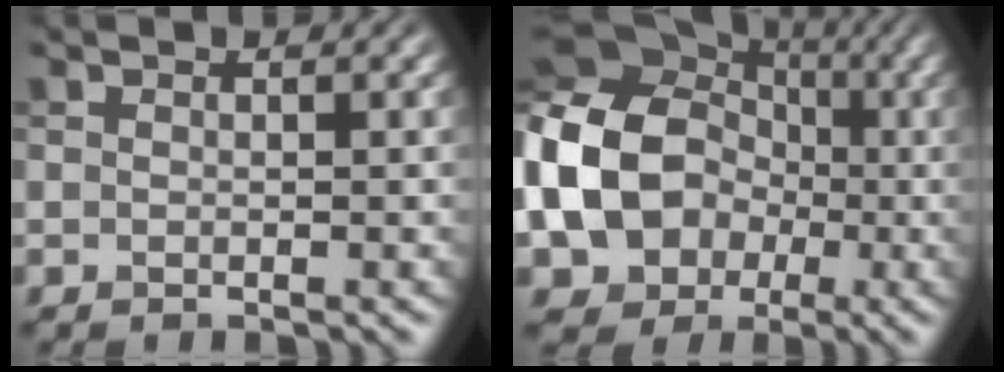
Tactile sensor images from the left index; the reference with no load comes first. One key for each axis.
{"total": 16.7, "fx": -2.2, "fy": 14.0, "fz": 8.9, "tx": -0.205, "ty": -0.006, "tz": -0.075}